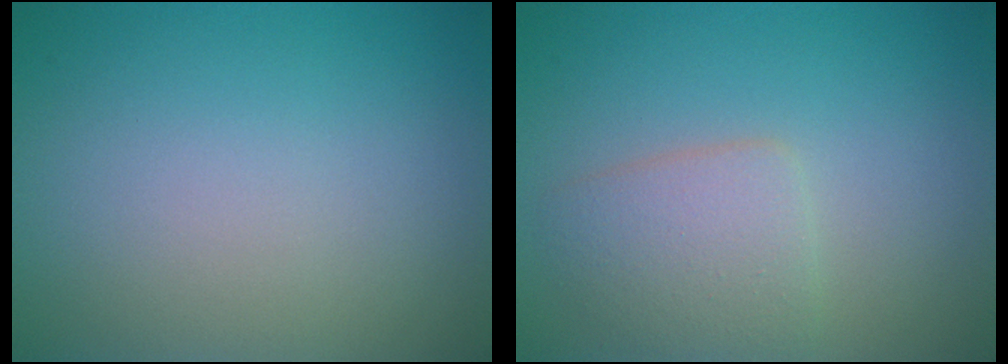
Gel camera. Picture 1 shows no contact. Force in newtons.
{"total": 2.9, "press": 2.9, "slide": 0.2}